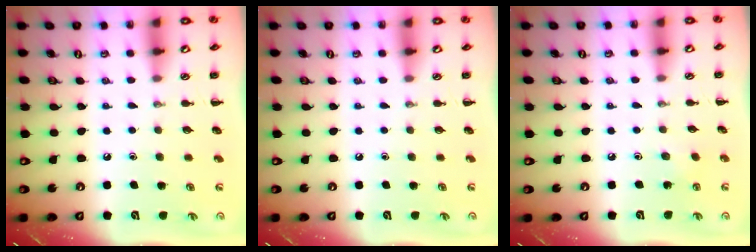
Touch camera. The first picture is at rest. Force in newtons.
{"total": 0.0}
{"total": 1.9, "press": 1.8, "slide": 0.6}